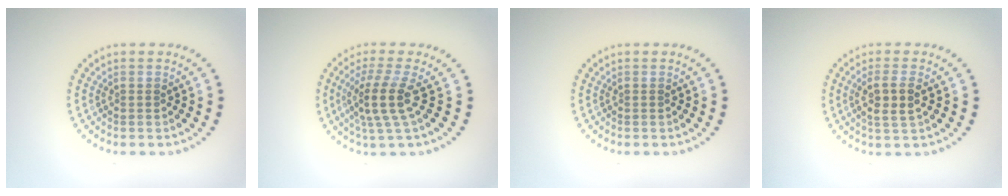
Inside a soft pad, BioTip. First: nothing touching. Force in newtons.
{"total": 3.6, "press": 2.7, "slide": 2.4}
{"total": 0.0}
{"total": 2.7, "press": 2.5, "slide": 1.1}